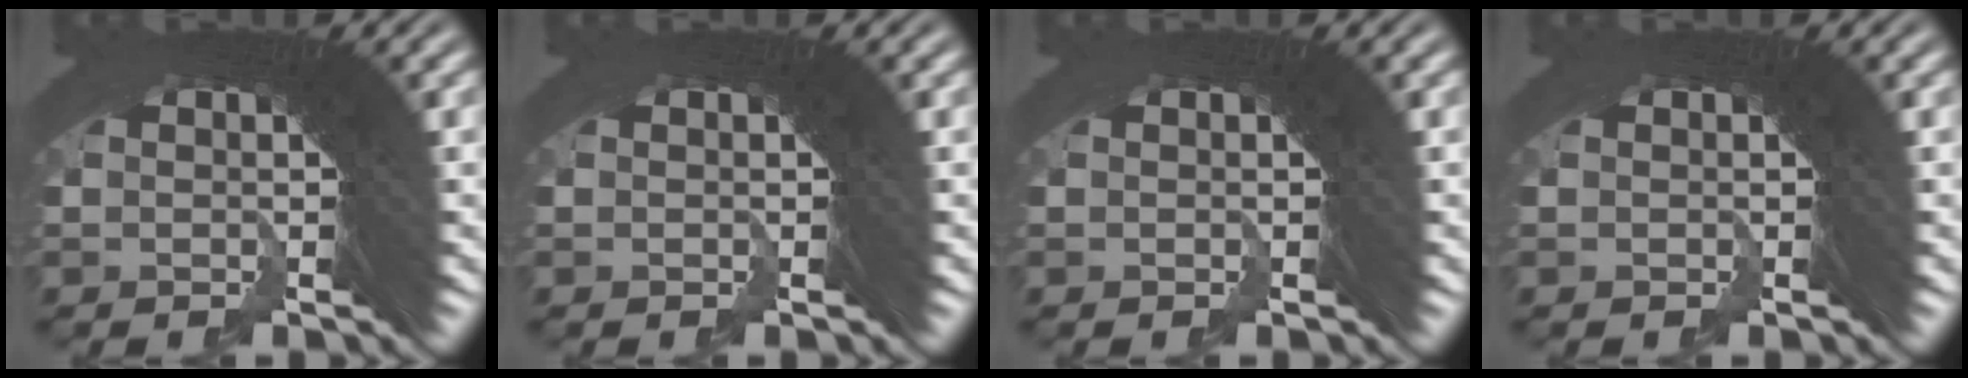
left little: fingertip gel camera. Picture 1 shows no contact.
{"total": 0.0}
{"total": 0.0}
{"total": 0.0}